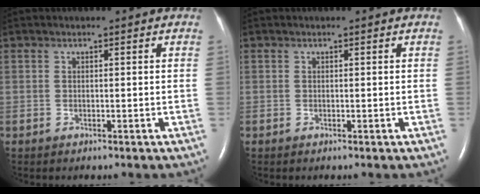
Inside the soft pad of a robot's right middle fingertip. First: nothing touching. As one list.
[{"total": 0.0}]